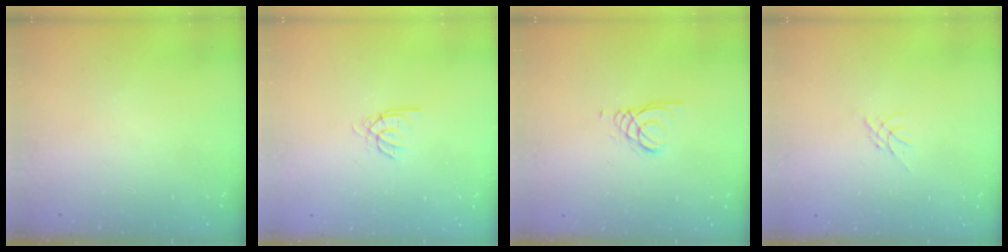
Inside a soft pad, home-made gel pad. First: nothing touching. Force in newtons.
{"total": 2.2, "press": 2.2, "slide": 0.2}
{"total": 1.5, "press": 1.5, "slide": 0.1}
{"total": 0.0}